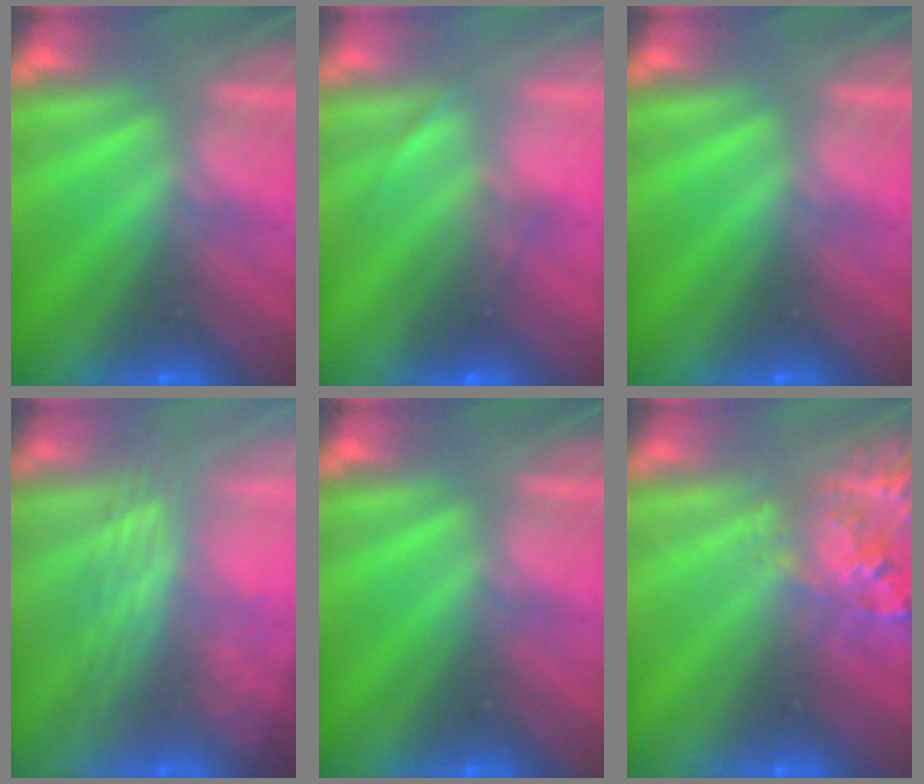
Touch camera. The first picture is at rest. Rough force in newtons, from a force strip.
{"total": 4.3}
{"total": 0.0}
{"total": 3.0}
{"total": 0.0}
{"total": 2.6}